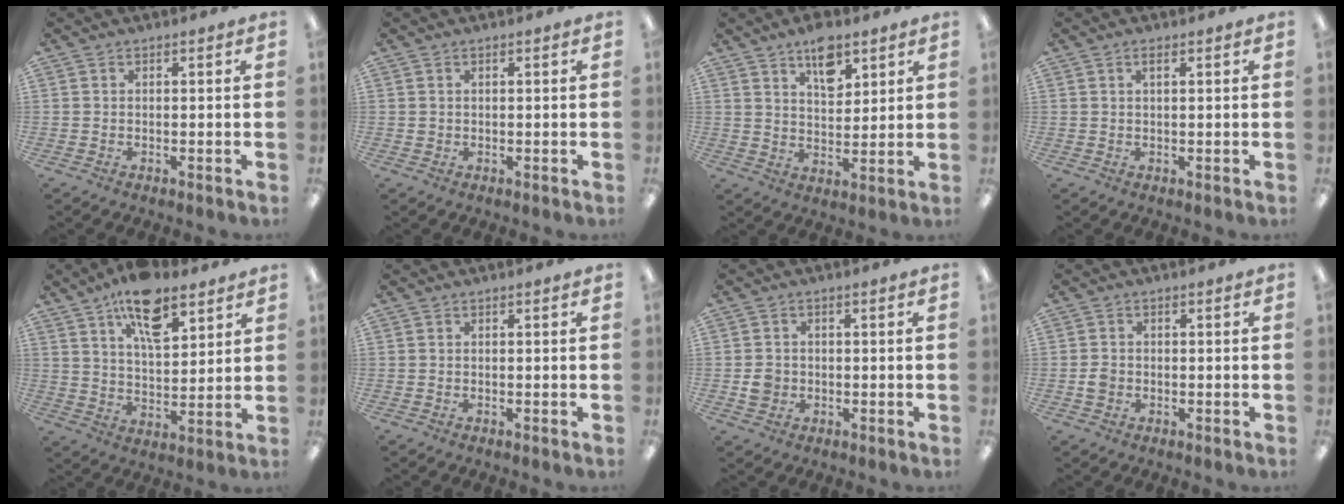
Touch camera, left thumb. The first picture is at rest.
{"total": 0.7, "force": [0.4, 0.5, 0.2], "torque": [-0.005, 0.004, 0.006]}
{"total": 9.1, "force": [6.0, 4.6, 5.0], "torque": [-0.067, -0.029, 0.102]}
{"total": 1.5, "force": [0.8, 0.5, 1.1], "torque": [-0.016, -0.001, 0.012]}
{"total": 14.3, "force": [9.3, 6.4, 8.8], "torque": [-0.143, -0.036, 0.160]}
{"total": 0.0}
{"total": 3.1, "force": [-0.4, 2.8, 1.2], "torque": [-0.013, 0.000, -0.009]}
{"total": 2.0, "force": [-0.4, 1.7, 0.9], "torque": [-0.017, 0.005, -0.010]}